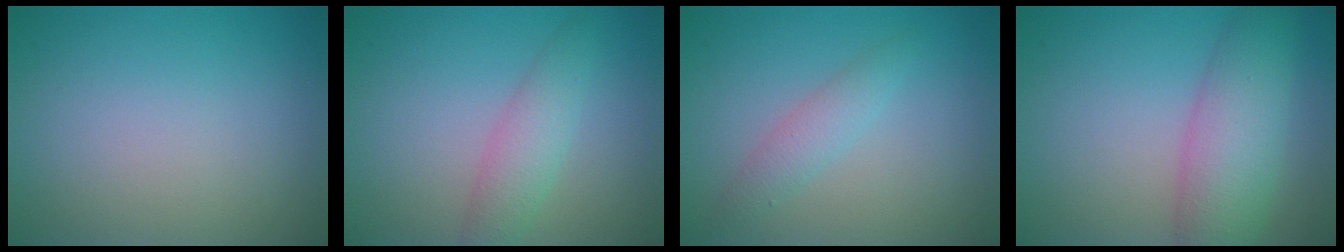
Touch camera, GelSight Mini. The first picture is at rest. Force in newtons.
{"total": 2.9, "press": 2.9, "slide": 0.0}
{"total": 1.9, "press": 1.9, "slide": 0.0}
{"total": 6.3, "press": 6.3, "slide": 0.2}